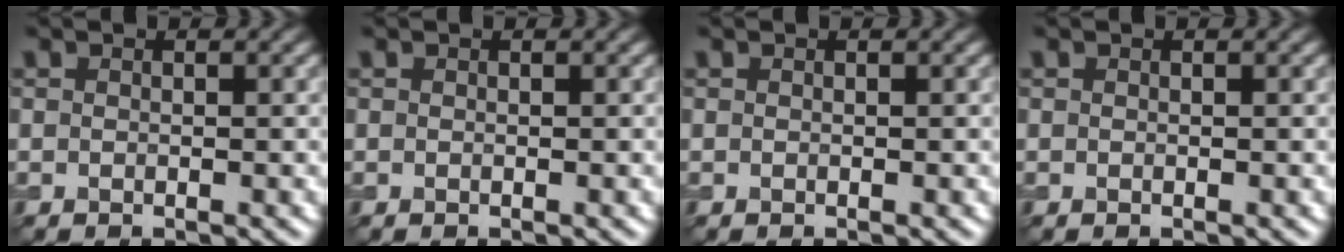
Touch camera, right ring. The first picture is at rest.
{"total": 0.0}
{"total": 0.0}
{"total": 0.0}